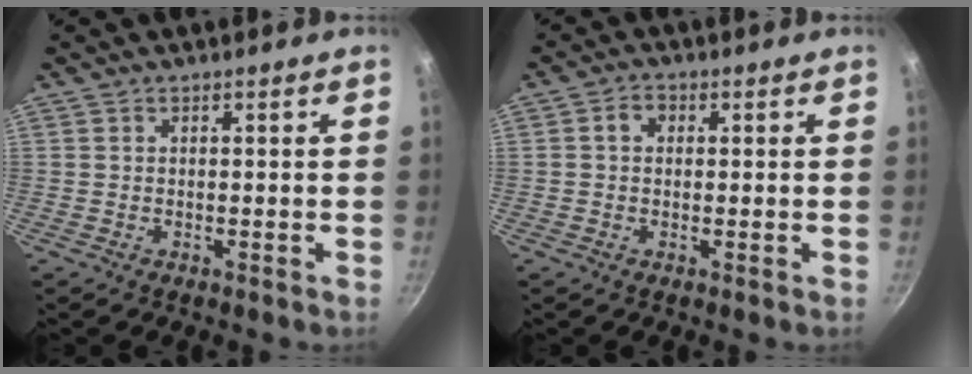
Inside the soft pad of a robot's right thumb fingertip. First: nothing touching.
{"total": 2.7, "force": [0.4, 2.1, 1.6], "torque": [-0.020, 0.006, 0.002]}